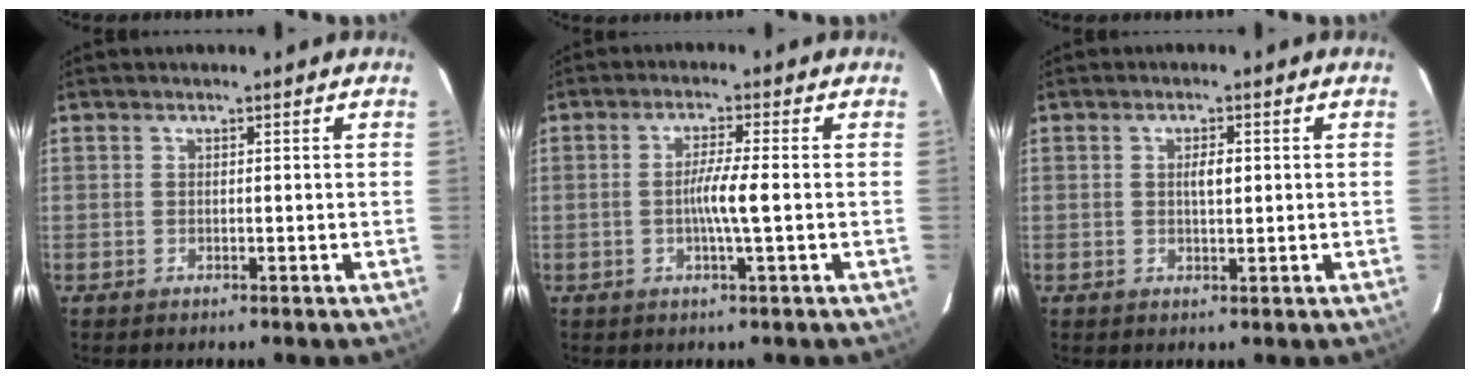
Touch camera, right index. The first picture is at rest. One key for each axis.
{"total": 4.3, "fx": -0.6, "fy": -0.5, "fz": 4.2, "tx": -0.079, "ty": -0.004, "tz": -0.012}
{"total": 2.3, "fx": 0.4, "fy": 0.7, "fz": 2.1, "tx": -0.038, "ty": 0.001, "tz": 0.007}